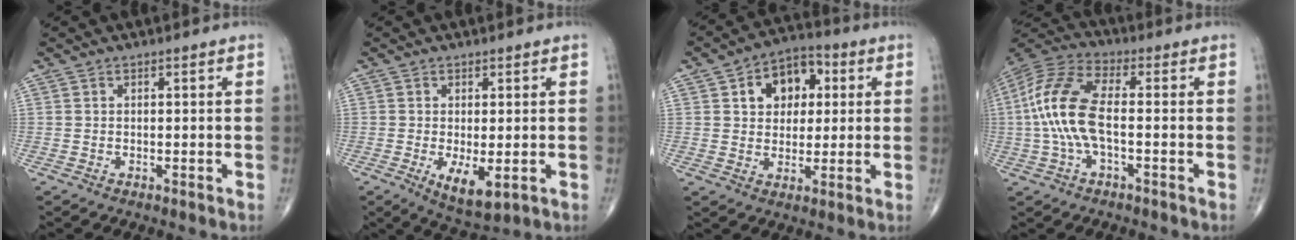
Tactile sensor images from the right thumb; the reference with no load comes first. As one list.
[{"total": 6.1, "force": [-1.4, 2.5, 5.5], "torque": [-0.092, -0.019, -0.013]}, {"total": 10.7, "force": [3.0, 7.7, 6.8], "torque": [-0.060, 0.008, 0.042]}, {"total": 13.2, "force": [-0.9, 5.4, 12.0], "torque": [-0.270, 0.035, -0.023]}]